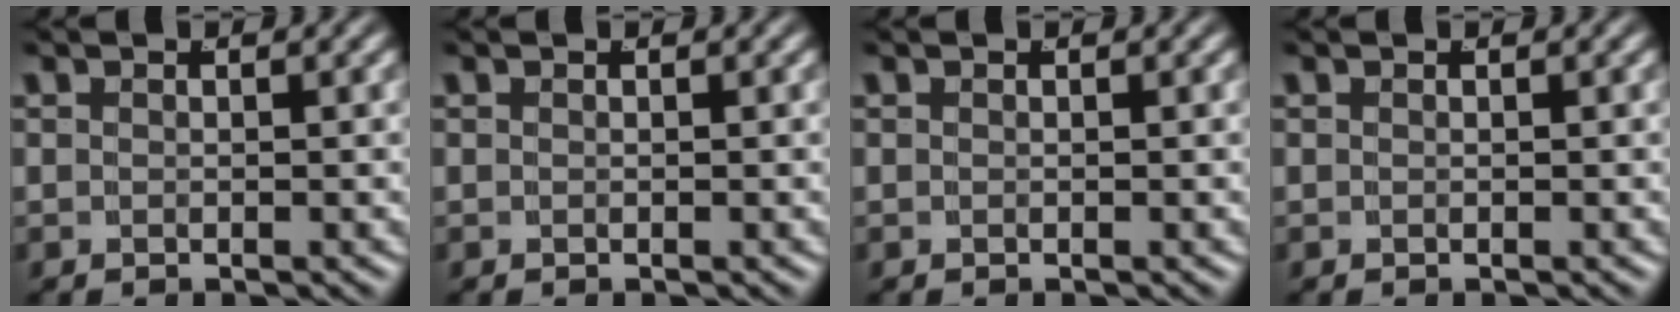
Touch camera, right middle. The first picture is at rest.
{"total": 0.0}
{"total": 0.0}
{"total": 1.1, "force": [-0.1, -1.1, -0.3], "torque": [0.014, -0.011, 0.008]}